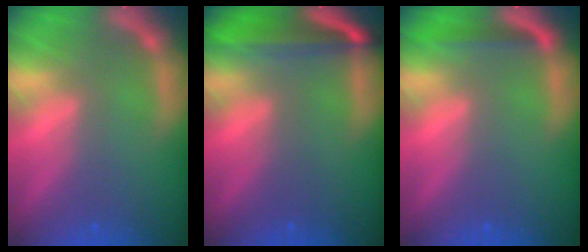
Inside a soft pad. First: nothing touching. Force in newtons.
{"total": 6.0}
{"total": 1.9}